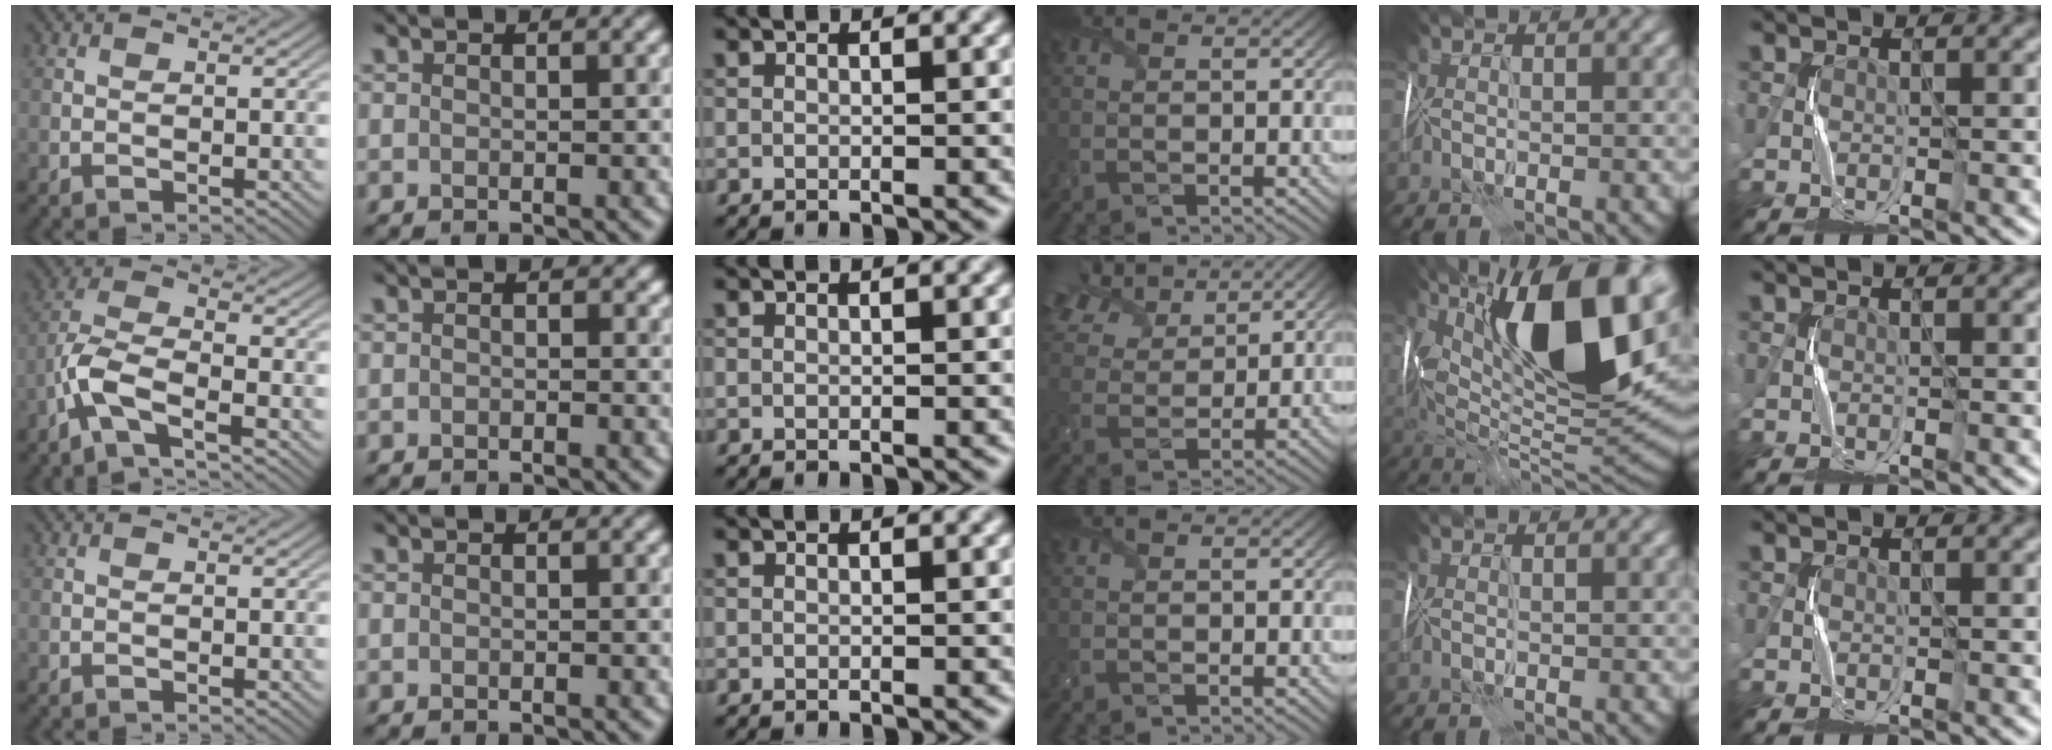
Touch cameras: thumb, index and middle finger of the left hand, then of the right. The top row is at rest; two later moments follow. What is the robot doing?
{"motion": "fold", "object": "tissue"}